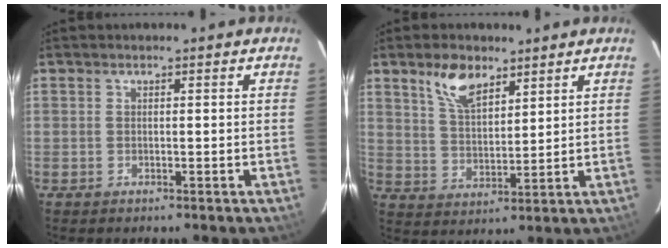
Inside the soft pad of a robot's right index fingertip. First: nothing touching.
{"total": 7.9, "force": [5.2, 3.7, 4.7], "torque": [-0.084, 0.008, 0.102]}